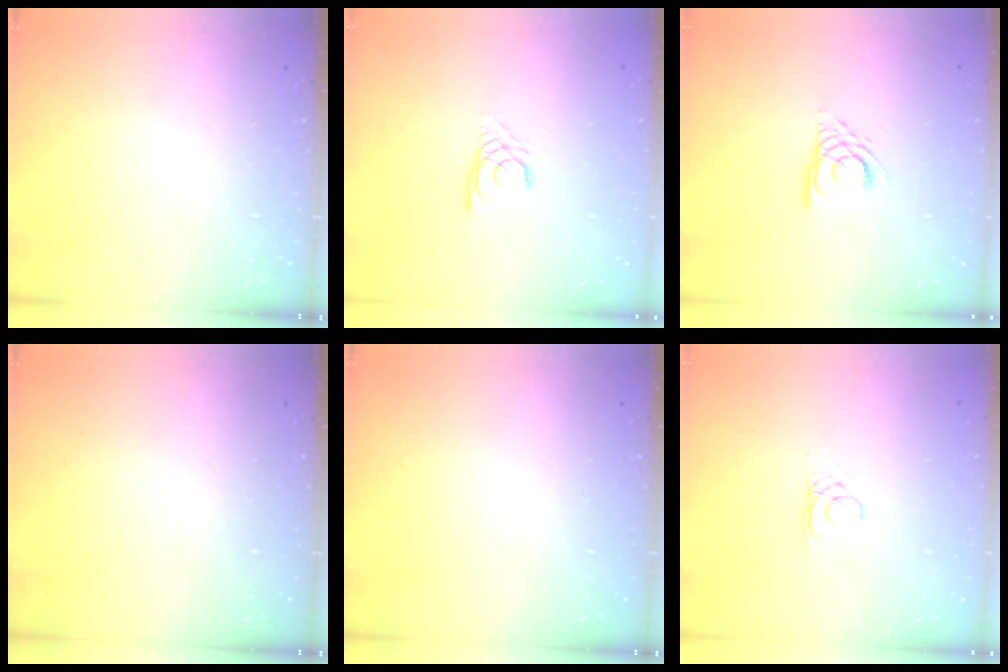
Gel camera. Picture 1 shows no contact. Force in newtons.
{"total": 2.2, "press": 2.2, "slide": 0.2}
{"total": 5.5, "press": 5.5, "slide": 0.5}
{"total": 0.0}
{"total": 0.0}
{"total": 0.6, "press": 0.6, "slide": 0.1}